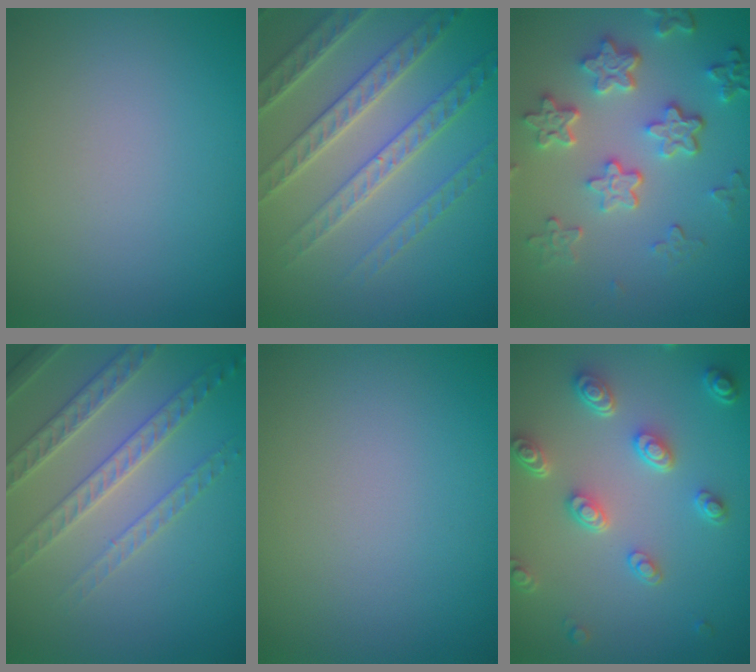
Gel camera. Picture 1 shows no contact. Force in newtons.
{"total": 6.2, "press": 5.0, "slide": 3.8}
{"total": 5.7, "press": 4.3, "slide": 3.7}
{"total": 3.9, "press": 3.8, "slide": 1.1}
{"total": 0.0}
{"total": 4.8, "press": 3.6, "slide": 3.1}